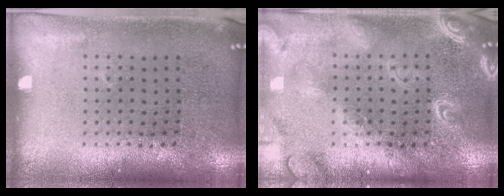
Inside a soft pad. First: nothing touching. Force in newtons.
{"total": 3.4, "press": 3.4, "slide": 0.4}